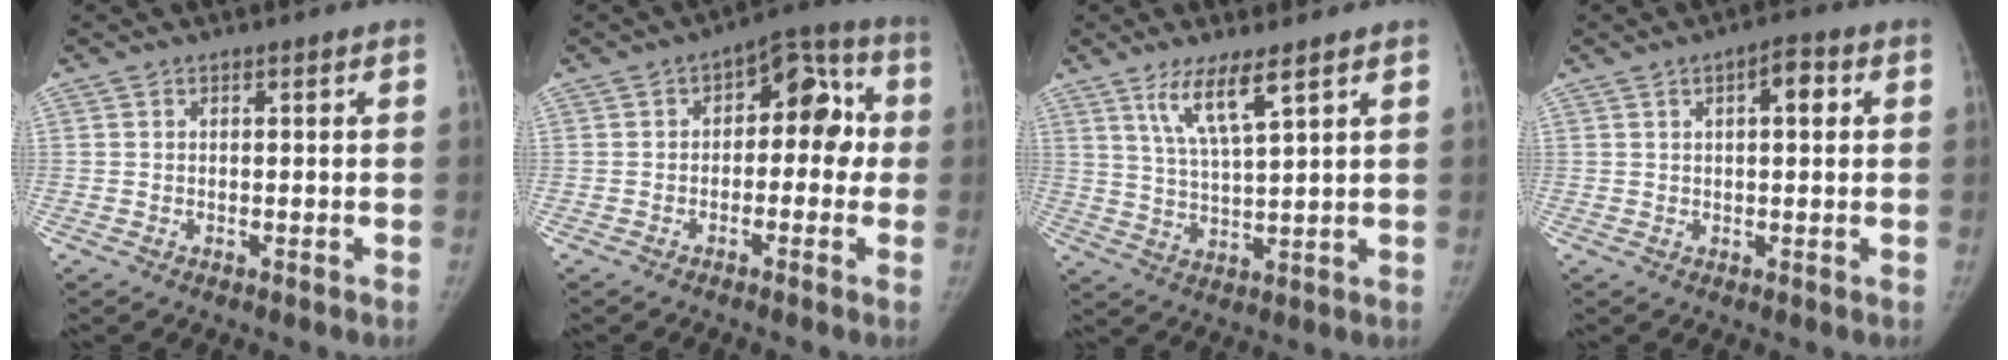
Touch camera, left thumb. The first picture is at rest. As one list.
[{"total": 10.1, "force": [0.2, 6.3, 7.9], "torque": [-0.051, 0.043, -0.011]}, {"total": 7.5, "force": [4.6, 1.1, 5.8], "torque": [-0.111, -0.027, 0.095]}, {"total": 4.5, "force": [1.4, 1.9, 3.9], "torque": [-0.044, 0.007, 0.016]}]